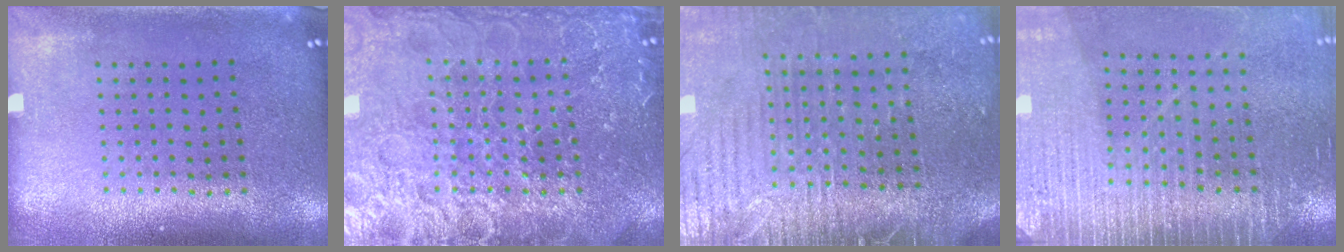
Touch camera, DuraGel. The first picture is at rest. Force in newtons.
{"total": 7.0, "press": 6.9, "slide": 0.8}
{"total": 3.7, "press": 3.3, "slide": 1.6}
{"total": 3.2, "press": 3.2, "slide": 0.2}